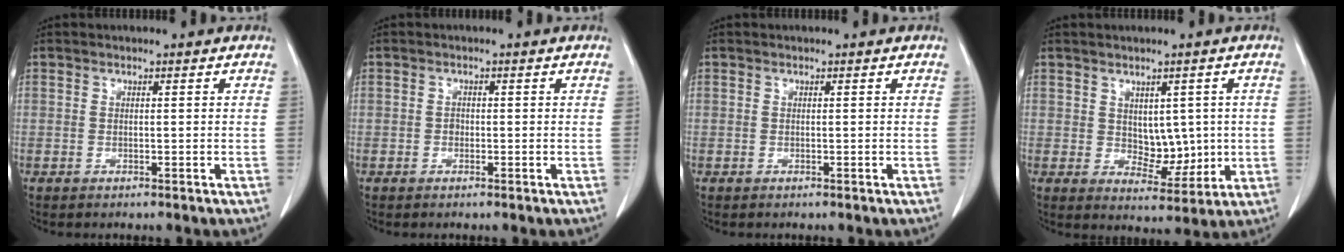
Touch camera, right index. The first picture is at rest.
{"total": 0.8, "force": [-0.2, 0.7, 0.4], "torque": [-0.003, 0.004, -0.005]}
{"total": 0.0}
{"total": 5.8, "force": [0.5, 3.7, 4.4], "torque": [-0.058, -0.003, 0.024]}